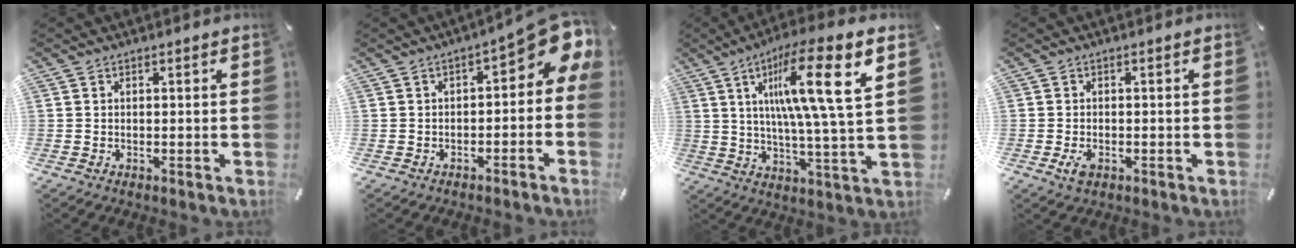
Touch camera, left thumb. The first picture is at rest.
{"total": 9.2, "force": [2.9, 4.2, 7.7], "torque": [-0.094, -0.025, 0.048]}
{"total": 17.7, "force": [6.4, 1.7, 16.4], "torque": [-0.286, -0.023, 0.080]}
{"total": 2.5, "force": [-1.1, 1.7, 1.5], "torque": [-0.041, -0.001, -0.022]}